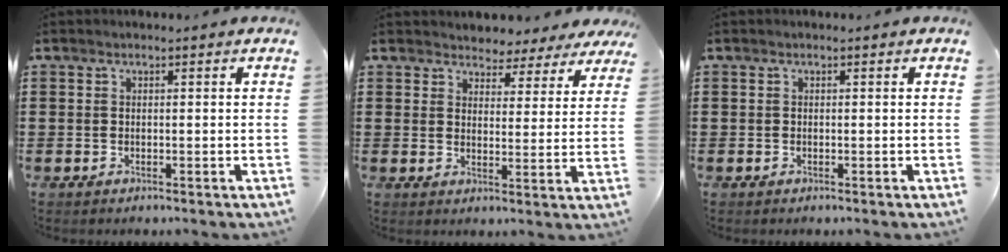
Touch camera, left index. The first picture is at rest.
{"total": 3.5, "force": [3.4, 1.1, -0.1], "torque": [-0.019, -0.014, 0.059]}
{"total": 0.0}